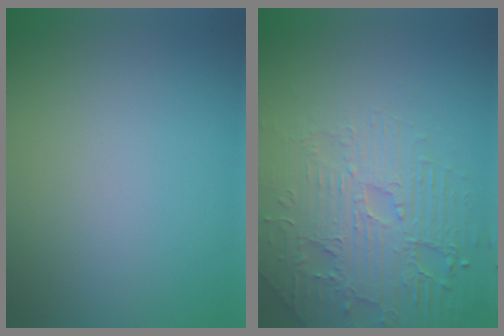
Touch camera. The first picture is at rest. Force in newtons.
{"total": 5.5, "press": 5.0, "slide": 2.4}